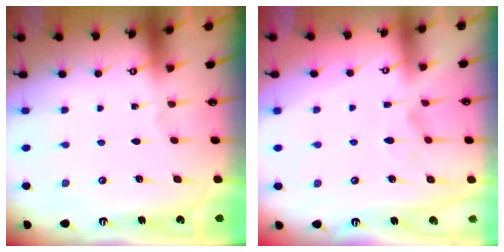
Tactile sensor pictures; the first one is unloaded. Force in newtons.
{"total": 1.9, "press": 1.5, "slide": 1.1}